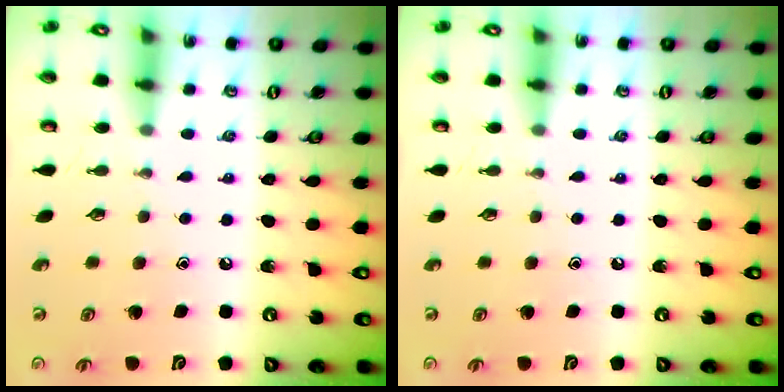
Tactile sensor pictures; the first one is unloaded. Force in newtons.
{"total": 0.0}